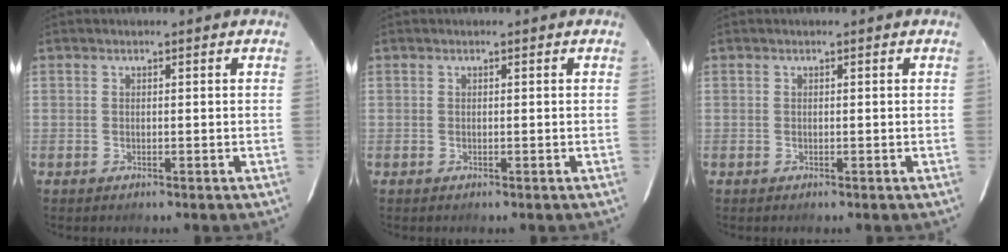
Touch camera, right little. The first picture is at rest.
{"total": 0.0}
{"total": 0.0}